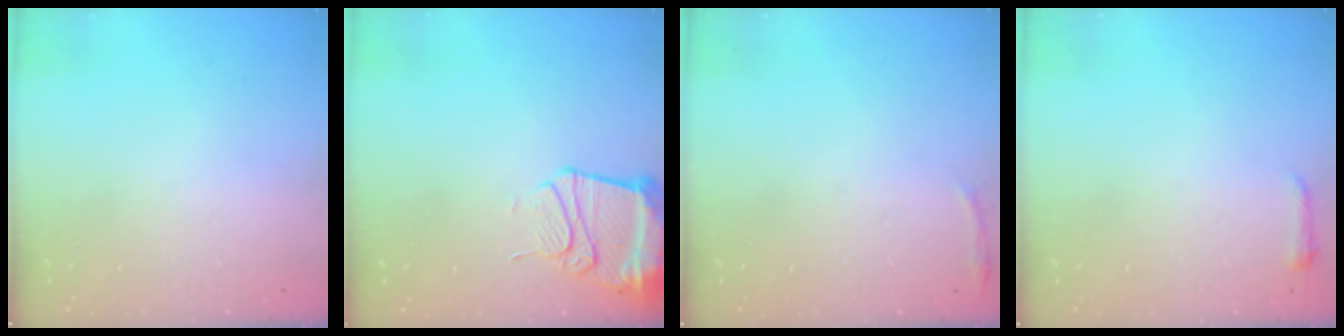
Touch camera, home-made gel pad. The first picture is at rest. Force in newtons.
{"total": 13.2, "press": 13.2, "slide": 1.4}
{"total": 3.0, "press": 1.9, "slide": 2.3}
{"total": 3.0, "press": 2.9, "slide": 0.6}